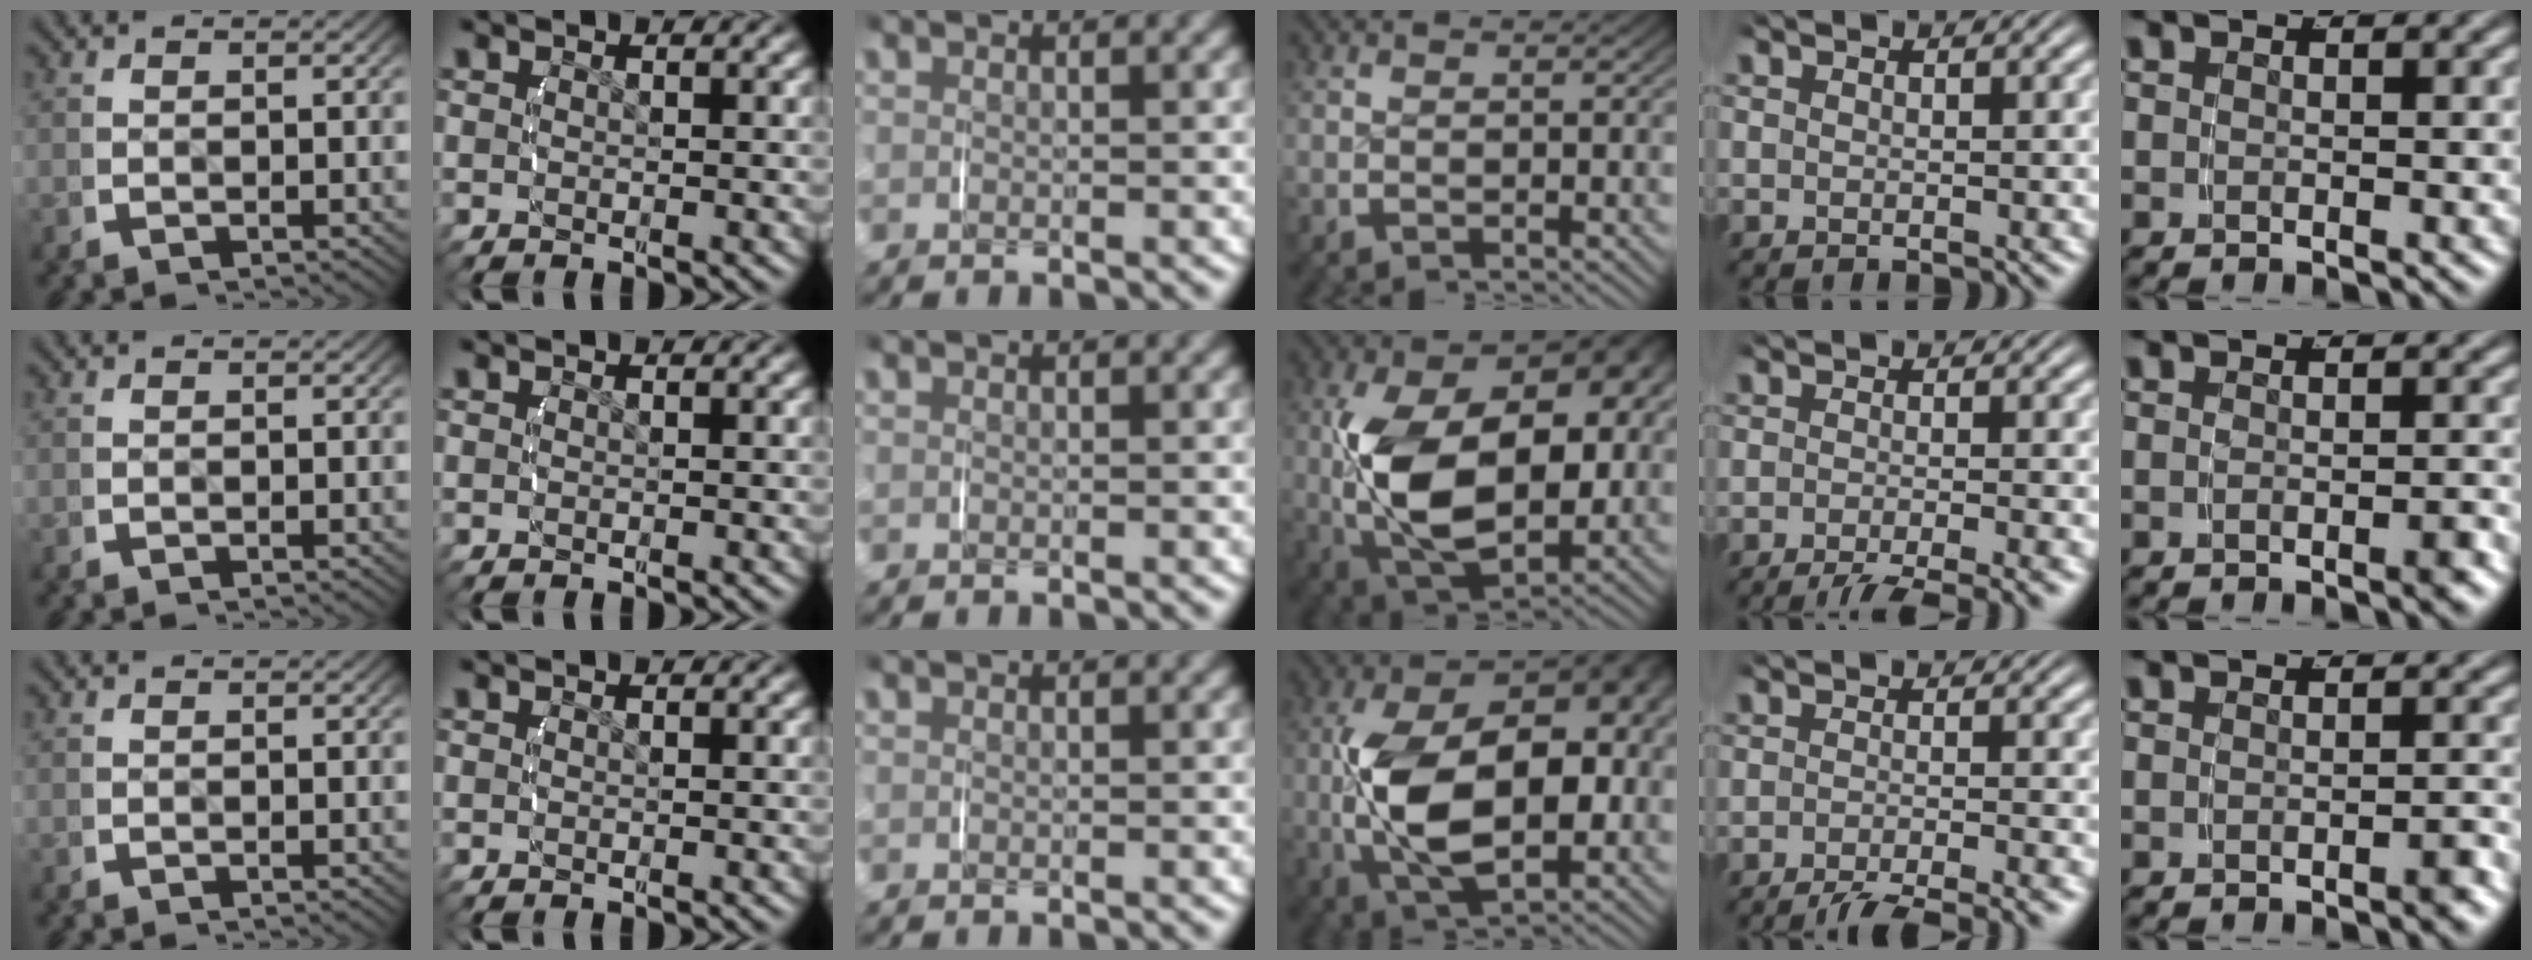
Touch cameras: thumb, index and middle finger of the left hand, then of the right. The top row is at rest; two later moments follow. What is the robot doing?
{"motion": "lift_and_place", "object": "ethernet cable"}